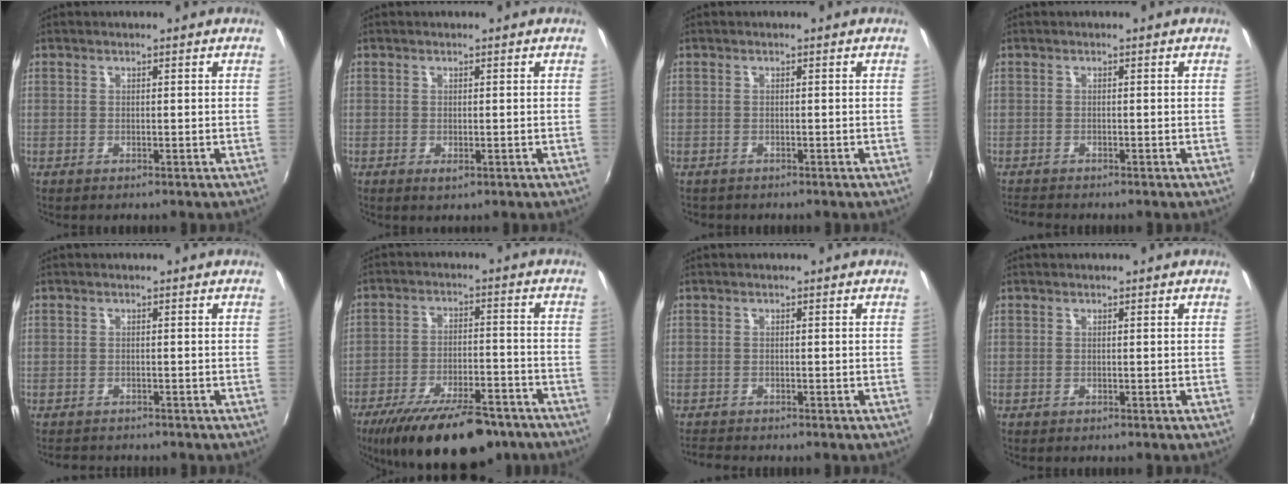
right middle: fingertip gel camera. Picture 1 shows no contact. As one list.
[{"total": 1.2, "force": [-0.4, 0.5, 1.0], "torque": [-0.017, -0.003, -0.004]}, {"total": 1.0, "force": [-0.8, 0.5, 0.2], "torque": [-0.009, 0.000, -0.011]}, {"total": 2.5, "force": [-2.4, 0.2, 0.7], "torque": [-0.023, -0.014, -0.045]}, {"total": 3.4, "force": [-3.2, 0.9, 0.9], "torque": [-0.025, -0.011, -0.050]}, {"total": 20.1, "force": [-15.2, 6.7, 11.3], "torque": [-0.209, -0.027, -0.222]}, {"total": 2.7, "force": [-2.6, 0.1, 0.7], "torque": [-0.025, -0.014, -0.050]}, {"total": 0.0}]